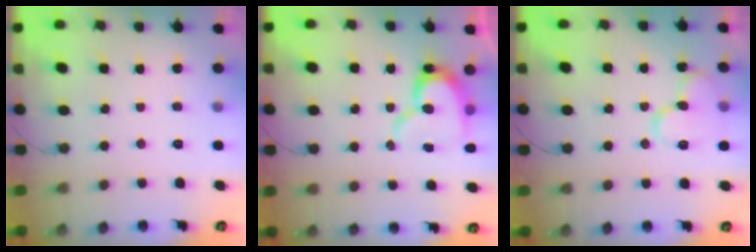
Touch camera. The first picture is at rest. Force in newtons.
{"total": 13.7, "press": 13.6, "slide": 1.2}
{"total": 13.3, "press": 13.3, "slide": 1.6}